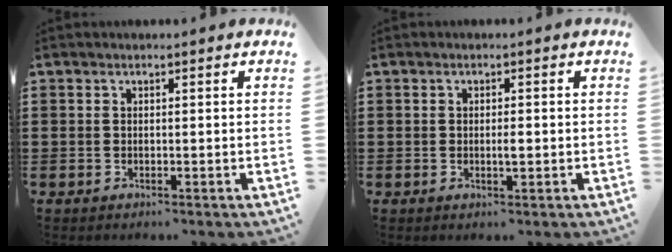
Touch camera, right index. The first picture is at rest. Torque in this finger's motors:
{"motor_torque": [-0.24, 0.25, 0.07, 0.03]}